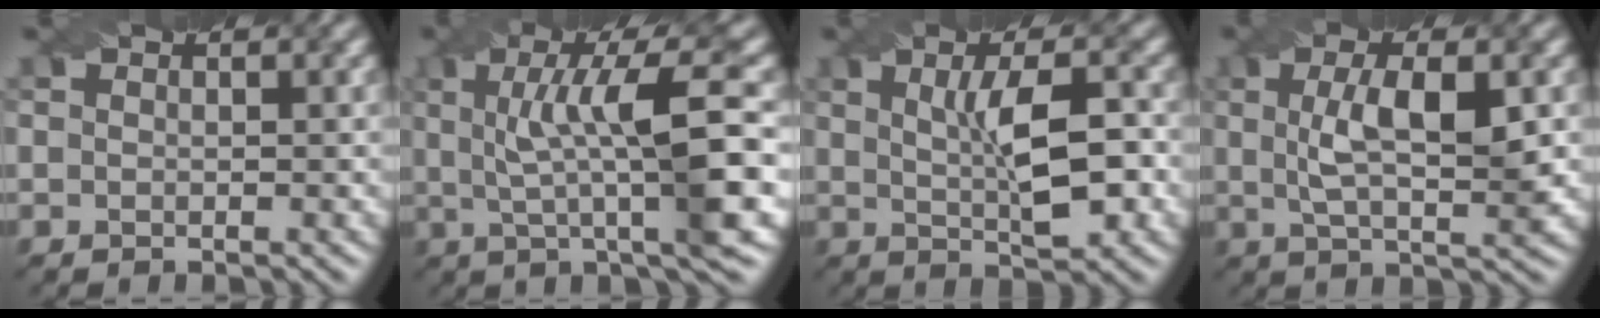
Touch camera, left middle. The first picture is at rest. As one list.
[{"total": 9.6, "force": [1.4, 1.8, 9.4], "torque": [-0.140, 0.009, 0.028]}, {"total": 6.1, "force": [0.6, 1.7, 5.9], "torque": [-0.089, 0.007, 0.011]}, {"total": 5.6, "force": [0.8, 1.7, 5.3], "torque": [-0.094, 0.004, 0.014]}]